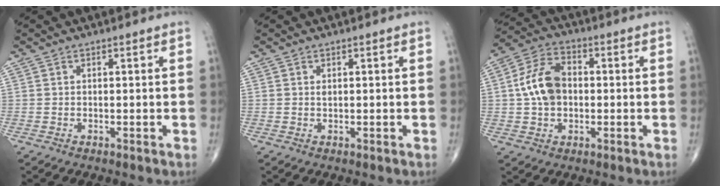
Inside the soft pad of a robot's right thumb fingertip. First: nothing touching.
{"total": 0.6, "force": [0.2, 0.3, 0.5], "torque": [-0.008, 0.001, 0.005]}
{"total": 10.1, "force": [0.2, 6.9, 7.3], "torque": [-0.127, 0.022, -0.004]}